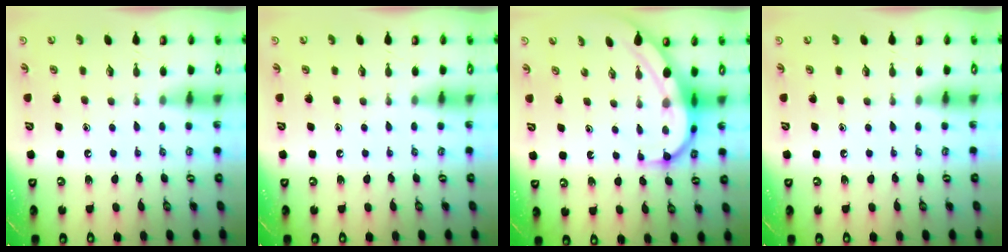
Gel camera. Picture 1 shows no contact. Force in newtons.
{"total": 0.0}
{"total": 7.0, "press": 6.9, "slide": 0.8}
{"total": 0.0}